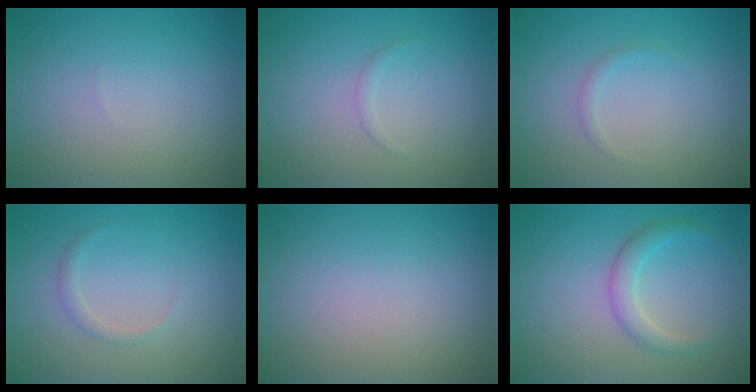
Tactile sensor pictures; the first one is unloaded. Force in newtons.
{"total": 0.5, "press": 0.5, "slide": 0.0}
{"total": 0.7, "press": 0.7, "slide": 0.0}
{"total": 1.0, "press": 1.0, "slide": 0.1}
{"total": 0.0}
{"total": 2.3, "press": 2.3, "slide": 0.0}